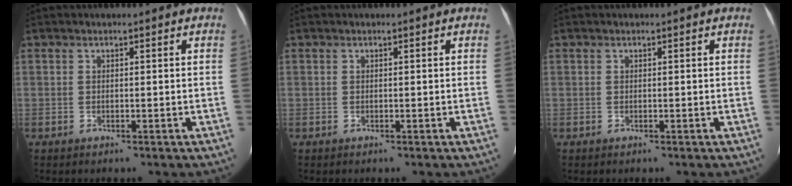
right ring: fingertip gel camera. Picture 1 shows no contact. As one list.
[{"total": 0.0}, {"total": 0.0}]